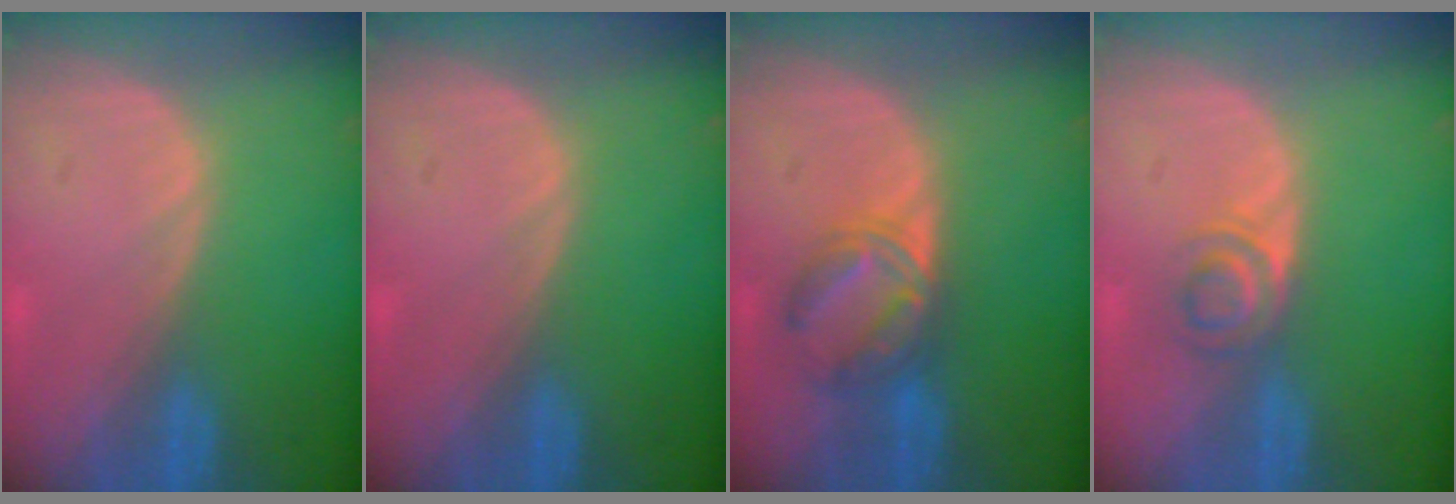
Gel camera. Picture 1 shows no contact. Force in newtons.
{"total": 0.0}
{"total": 5.9, "press": 5.8, "slide": 1.0}
{"total": 3.5, "press": 3.4, "slide": 0.9}